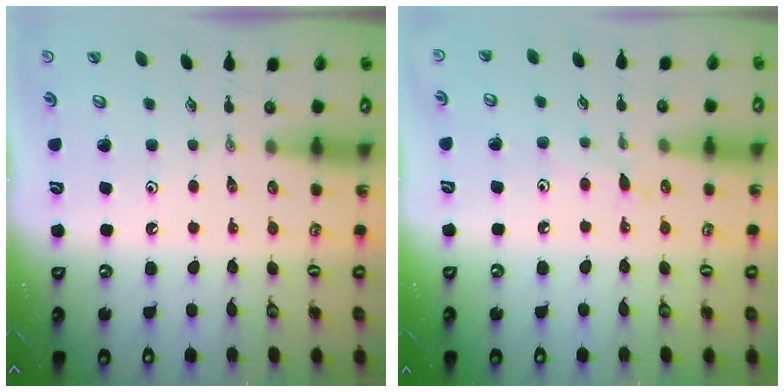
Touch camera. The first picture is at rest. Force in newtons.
{"total": 5.9, "press": 5.9, "slide": 0.6}